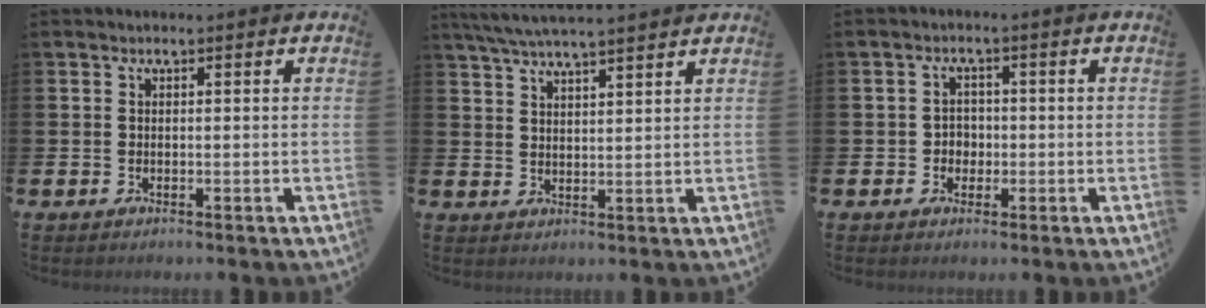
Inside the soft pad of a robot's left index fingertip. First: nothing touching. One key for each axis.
{"total": 5.1, "fx": 4.8, "fy": -0.2, "fz": 1.7, "tx": -0.055, "ty": -0.014, "tz": 0.089}
{"total": 2.3, "fx": -0.5, "fy": 2.1, "fz": 0.7, "tx": -0.008, "ty": 0.003, "tz": -0.016}